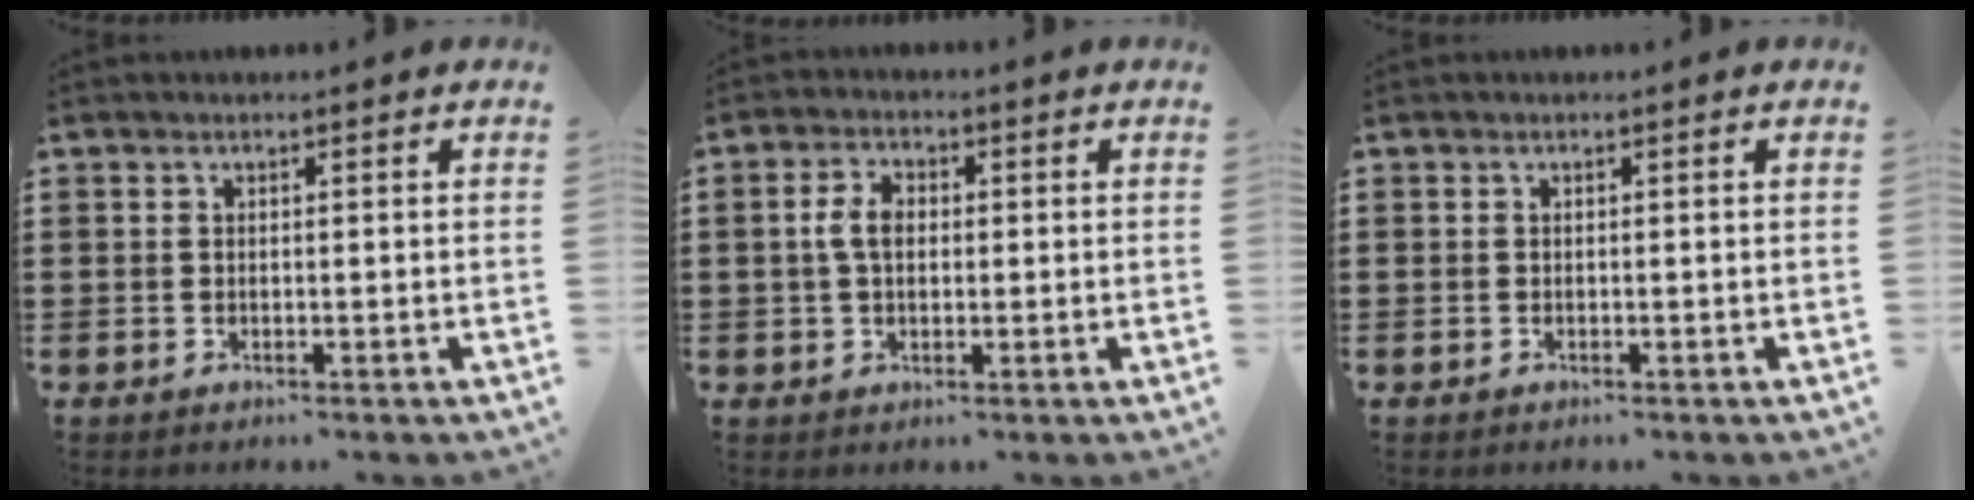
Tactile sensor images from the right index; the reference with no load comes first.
{"total": 4.0, "force": [0.2, 2.5, 3.1], "torque": [-0.073, 0.010, -0.001]}
{"total": 0.0}